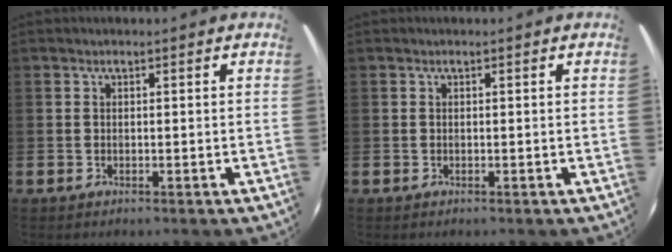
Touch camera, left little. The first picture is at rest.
{"total": 0.0}